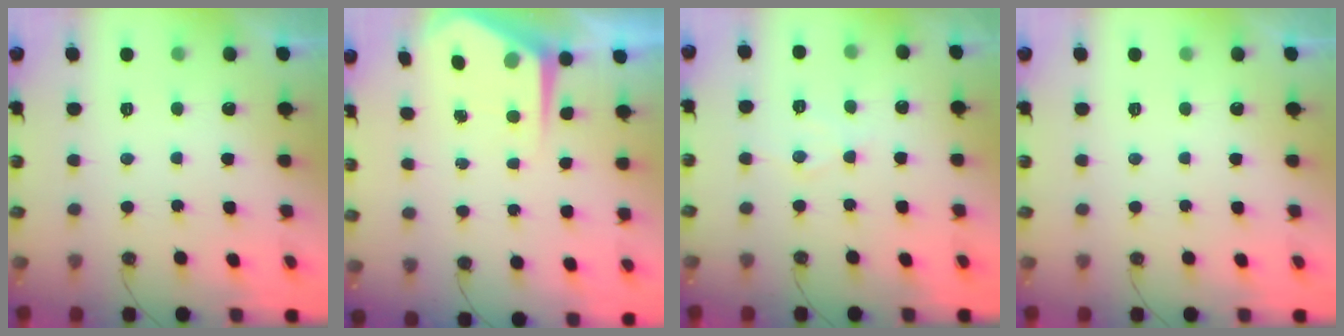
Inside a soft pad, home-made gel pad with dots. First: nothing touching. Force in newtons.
{"total": 6.1, "press": 6.1, "slide": 0.2}
{"total": 7.2, "press": 7.2, "slide": 0.6}
{"total": 0.0}